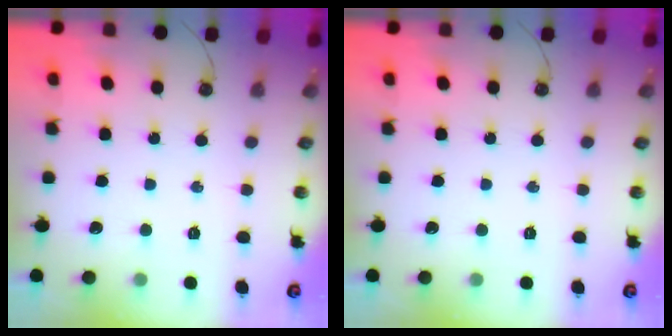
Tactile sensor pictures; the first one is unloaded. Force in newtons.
{"total": 0.0}